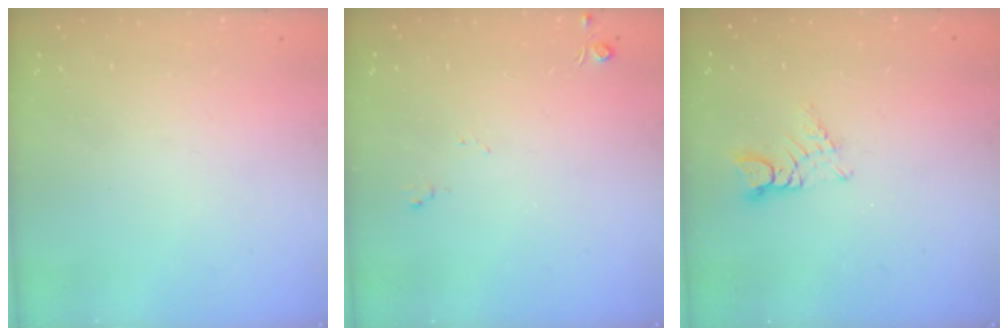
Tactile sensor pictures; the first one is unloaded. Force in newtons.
{"total": 4.9, "press": 4.8, "slide": 0.7}
{"total": 3.7, "press": 3.6, "slide": 0.3}